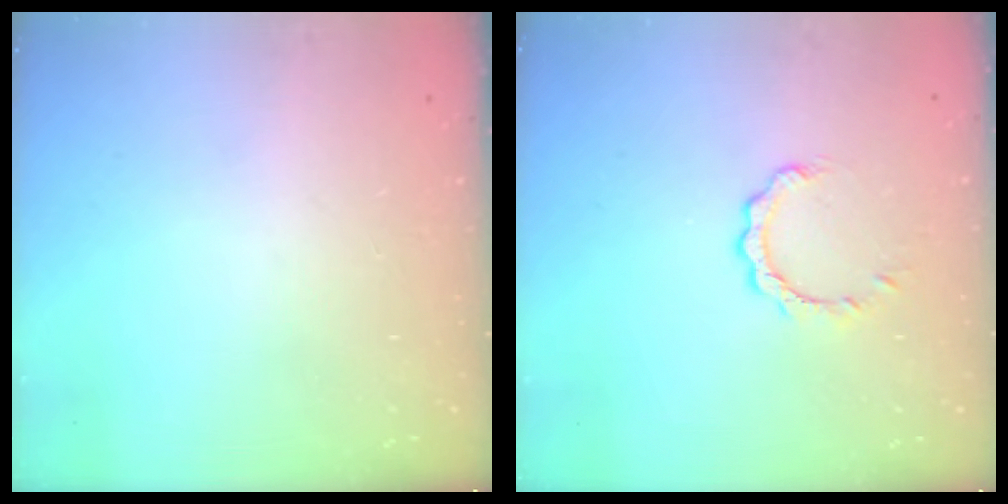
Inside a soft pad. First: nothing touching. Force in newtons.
{"total": 3.2, "press": 3.1, "slide": 0.4}